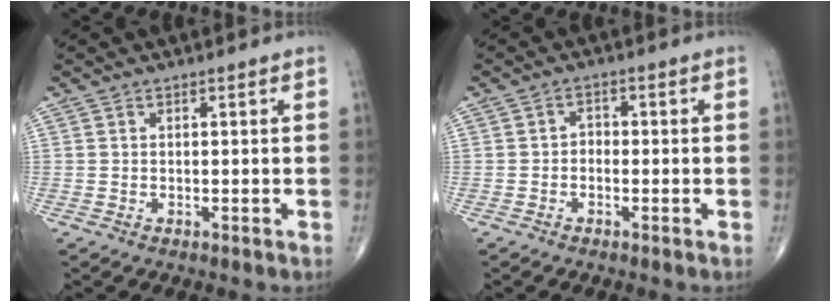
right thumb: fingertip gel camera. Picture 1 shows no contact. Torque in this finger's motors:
{"motor_torque": [-0.43, -0.03, 0.16, 0.01, 0.06]}